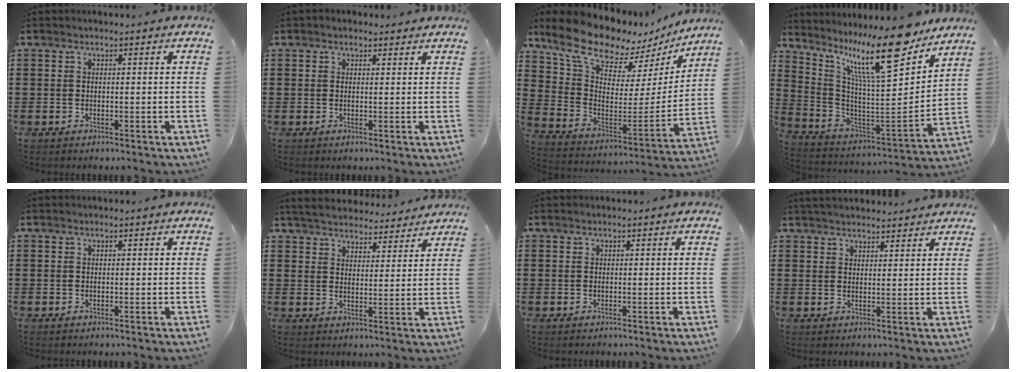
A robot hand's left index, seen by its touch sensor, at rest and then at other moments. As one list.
[{"total": 1.0, "force": [0.8, 0.5, 0.2], "torque": [-0.005, 0.005, 0.015]}, {"total": 10.8, "force": [9.8, 3.1, 3.4], "torque": [-0.095, -0.075, 0.169]}, {"total": 16.2, "force": [11.7, 3.3, 10.7], "torque": [-0.216, -0.069, 0.196]}, {"total": 0.0}, {"total": 4.6, "force": [4.5, 0.6, 0.7], "torque": [-0.035, -0.022, 0.079]}, {"total": 0.0}, {"total": 2.6, "force": [2.6, 0.1, 0.2], "torque": [-0.010, -0.003, 0.051]}]